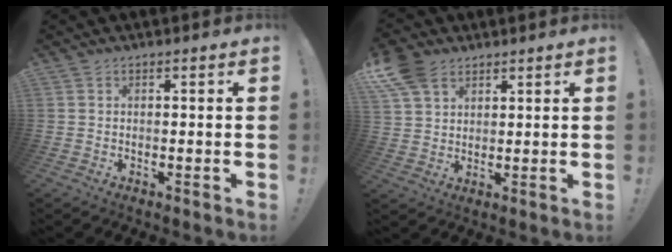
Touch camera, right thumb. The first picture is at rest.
{"total": 9.0, "force": [5.4, 5.7, 4.5], "torque": [-0.093, -0.018, 0.107]}